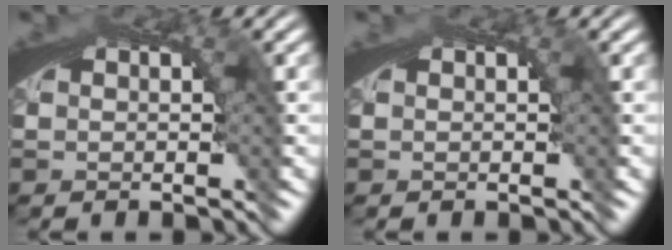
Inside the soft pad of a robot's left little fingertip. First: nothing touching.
{"total": 0.0}